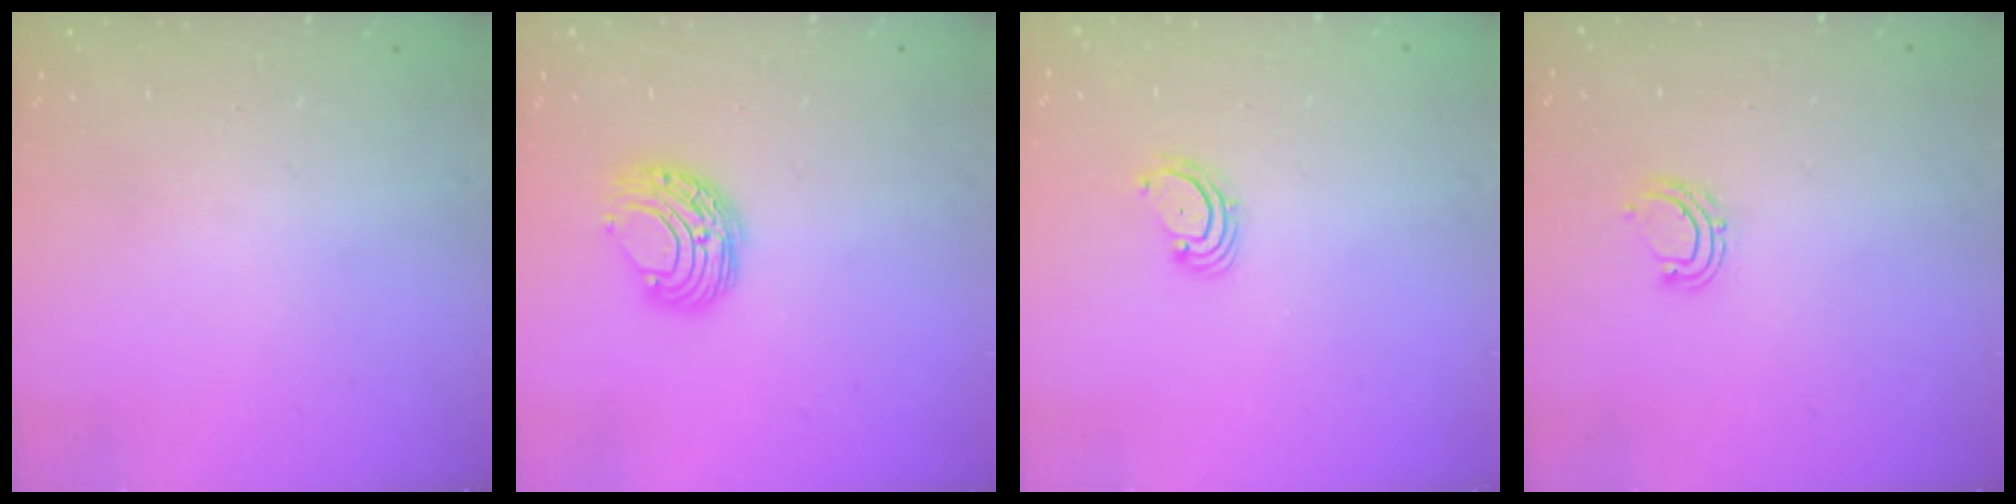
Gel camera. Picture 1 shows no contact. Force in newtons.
{"total": 8.5, "press": 8.5, "slide": 0.4}
{"total": 2.7, "press": 2.7, "slide": 0.3}
{"total": 5.8, "press": 5.7, "slide": 1.1}